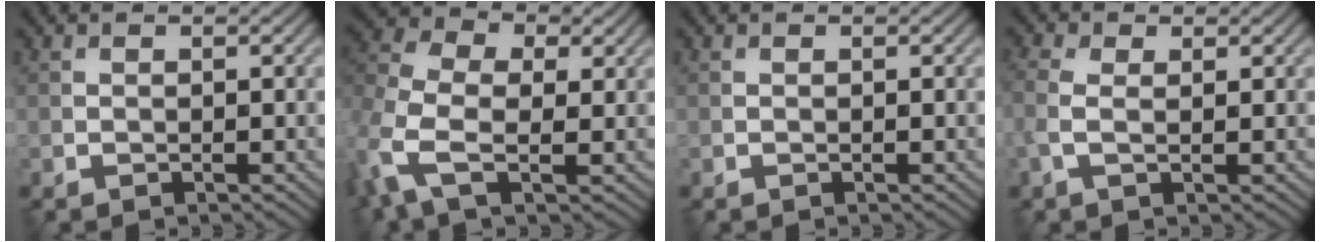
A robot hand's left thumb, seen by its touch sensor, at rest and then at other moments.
{"total": 8.7, "force": [-0.3, 5.4, 6.9], "torque": [-0.183, 0.009, -0.020]}
{"total": 0.0}
{"total": 2.9, "force": [0.2, 1.4, 2.5], "torque": [-0.071, 0.006, 0.000]}